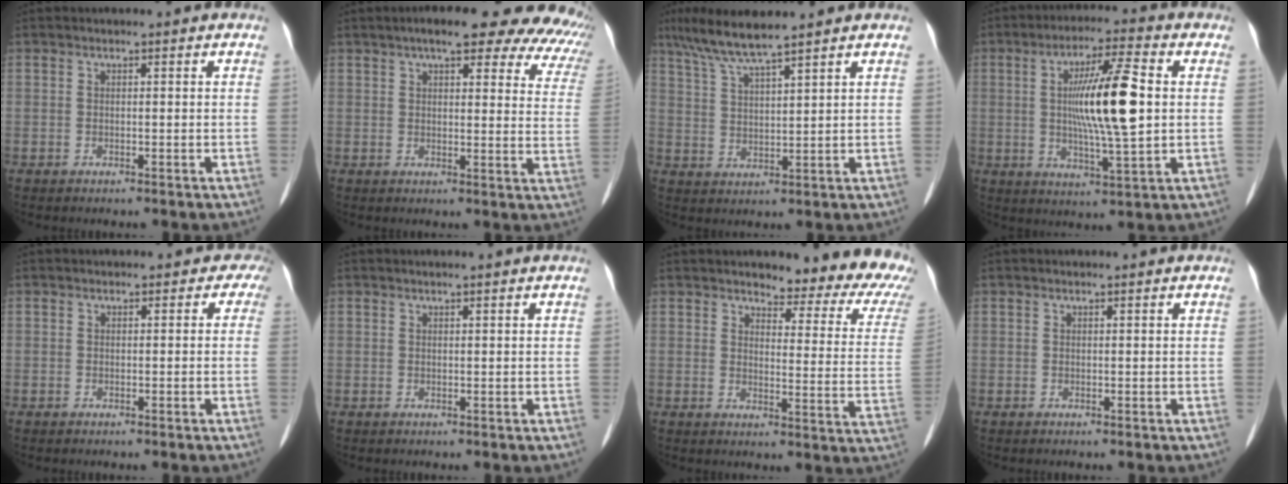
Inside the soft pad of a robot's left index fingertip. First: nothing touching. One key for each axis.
{"total": 21.0, "fx": 16.8, "fy": 5.5, "fz": 11.4, "tx": -0.132, "ty": 0.019, "tz": 0.180}
{"total": 7.5, "fx": 6.2, "fy": -0.3, "fz": 4.3, "tx": -0.086, "ty": 0.015, "tz": 0.118}
{"total": 12.3, "fx": 1.2, "fy": 1.0, "fz": 12.2, "tx": -0.220, "ty": -0.002, "tz": 0.019}
{"total": 1.7, "fx": -0.1, "fy": 1.6, "fz": 0.3, "tx": 0.020, "ty": 0.011, "tz": -0.011}
{"total": 0.8, "fx": 0.7, "fy": -0.2, "fz": 0.4, "tx": -0.013, "ty": 0.004, "tz": 0.016}
{"total": 13.2, "fx": 11.8, "fy": 3.0, "fz": 5.2, "tx": -0.039, "ty": -0.046, "tz": 0.112}
{"total": 0.0}